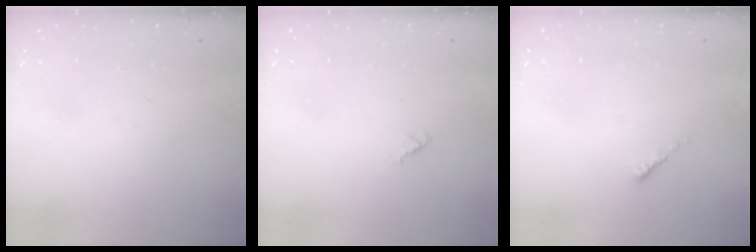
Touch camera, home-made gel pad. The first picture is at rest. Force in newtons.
{"total": 0.6, "press": 0.6, "slide": 0.2}
{"total": 0.6, "press": 0.5, "slide": 0.2}